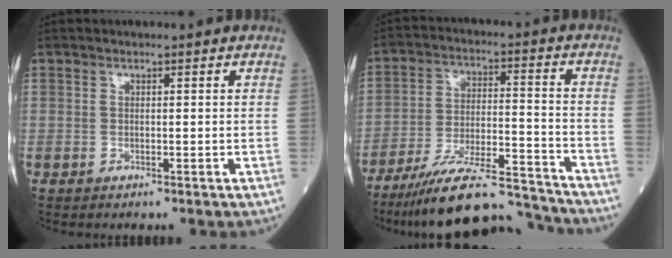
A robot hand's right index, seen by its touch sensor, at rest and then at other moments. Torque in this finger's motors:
{"motor_torque": [1.09, -1.05, 0.20, 0.09]}